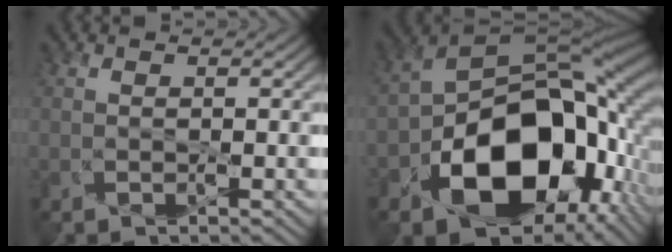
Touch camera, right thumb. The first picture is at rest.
{"total": 17.1, "force": [-5.5, 11.3, 11.5], "torque": [-0.180, -0.031, -0.084]}